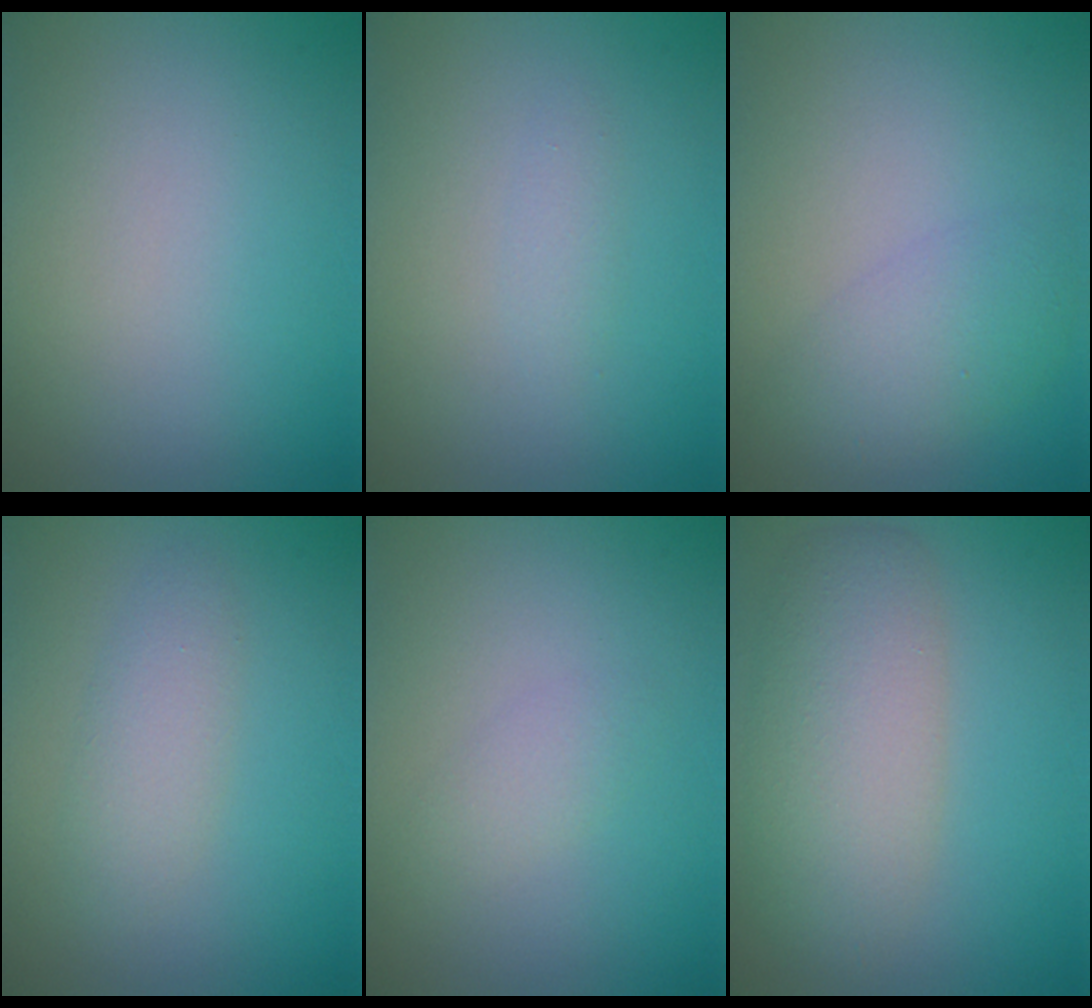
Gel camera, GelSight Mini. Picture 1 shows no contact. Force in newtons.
{"total": 0.8, "press": 0.8, "slide": 0.1}
{"total": 3.0, "press": 3.0, "slide": 0.2}
{"total": 2.3, "press": 2.3, "slide": 0.1}
{"total": 1.2, "press": 1.2, "slide": 0.1}
{"total": 5.5, "press": 5.5, "slide": 0.2}